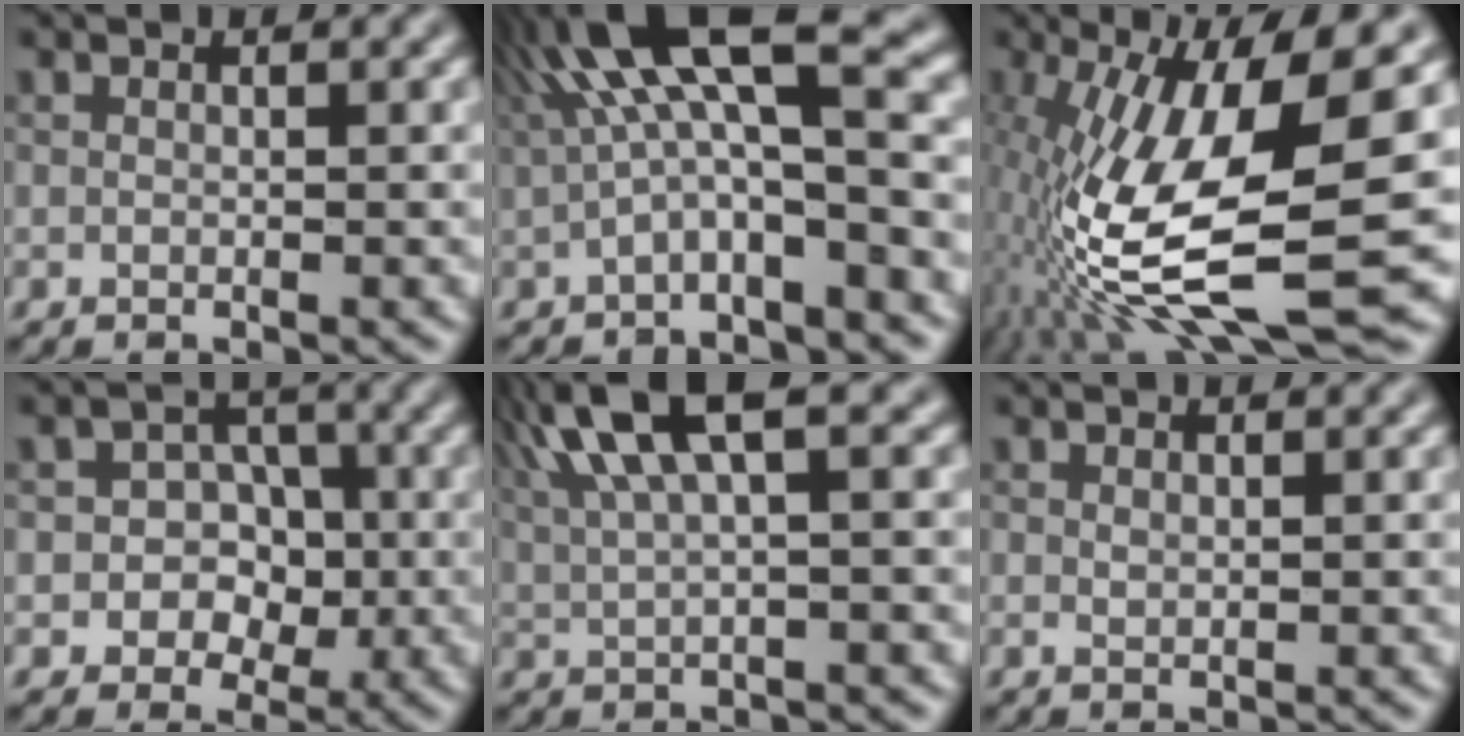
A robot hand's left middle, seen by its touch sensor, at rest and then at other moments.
{"total": 9.4, "force": [1.5, 2.8, 8.9], "torque": [-0.157, 0.024, 0.014]}
{"total": 15.9, "force": [-1.8, 4.4, 15.2], "torque": [-0.308, -0.006, -0.022]}
{"total": 6.1, "force": [-1.2, 5.4, 2.4], "torque": [-0.019, 0.021, -0.041]}
{"total": 7.1, "force": [3.5, 2.0, 5.9], "torque": [-0.122, 0.022, 0.069]}
{"total": 0.7, "force": [0.2, 0.4, 0.5], "torque": [-0.009, 0.000, 0.004]}